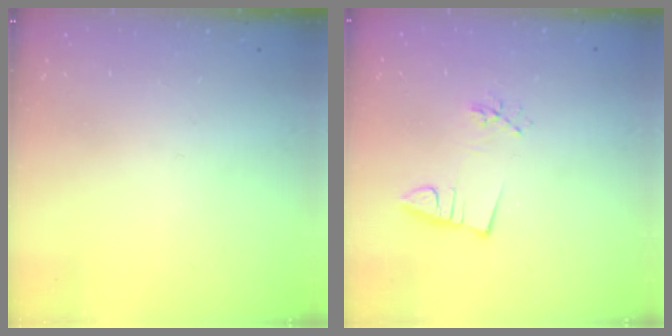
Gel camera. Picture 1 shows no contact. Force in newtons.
{"total": 3.0, "press": 2.4, "slide": 1.9}